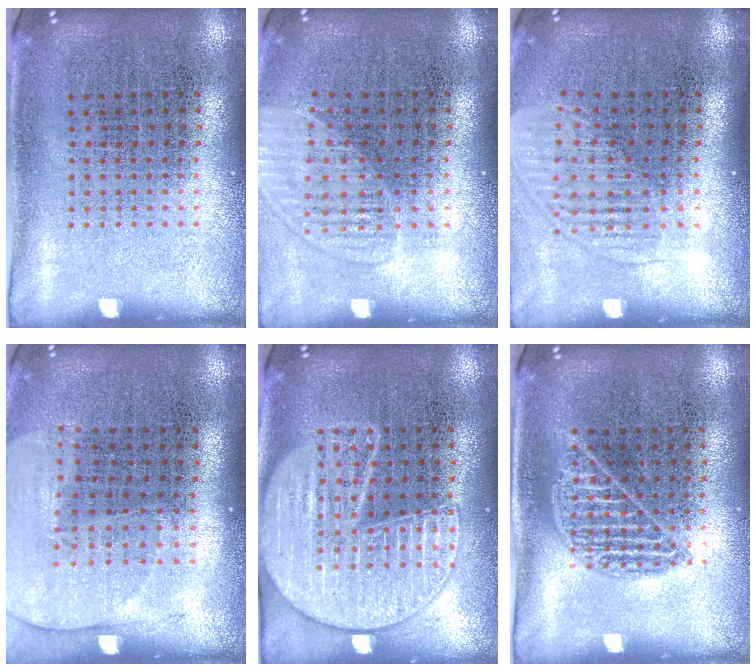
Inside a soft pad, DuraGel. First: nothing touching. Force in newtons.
{"total": 1.3, "press": 1.3, "slide": 0.2}
{"total": 1.5, "press": 1.3, "slide": 0.8}
{"total": 1.4, "press": 1.3, "slide": 0.5}
{"total": 2.3, "press": 2.3, "slide": 0.3}
{"total": 1.0, "press": 1.0, "slide": 0.1}